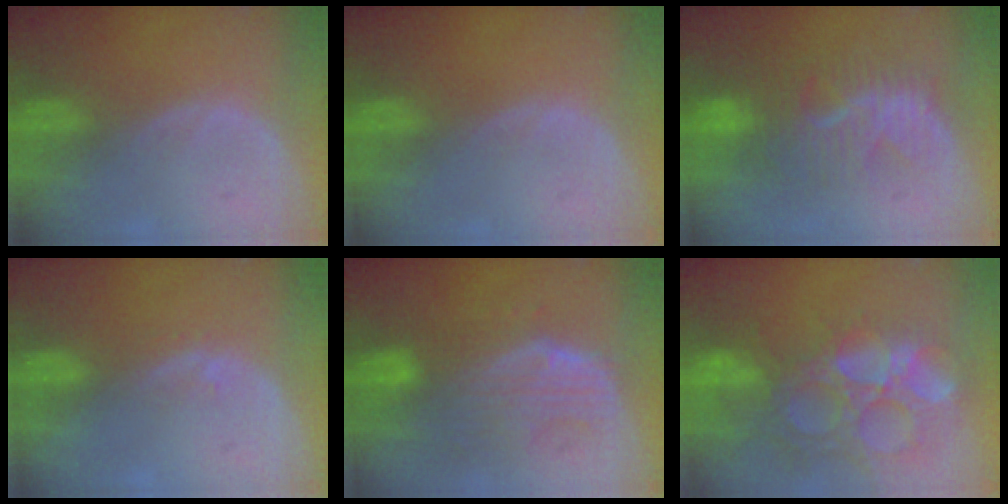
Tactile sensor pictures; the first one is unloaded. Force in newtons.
{"total": 0.0}
{"total": 8.6, "press": 8.1, "slide": 3.0}
{"total": 1.0, "press": 0.7, "slide": 0.7}
{"total": 9.9, "press": 8.6, "slide": 4.8}
{"total": 14.9, "press": 12.3, "slide": 8.3}